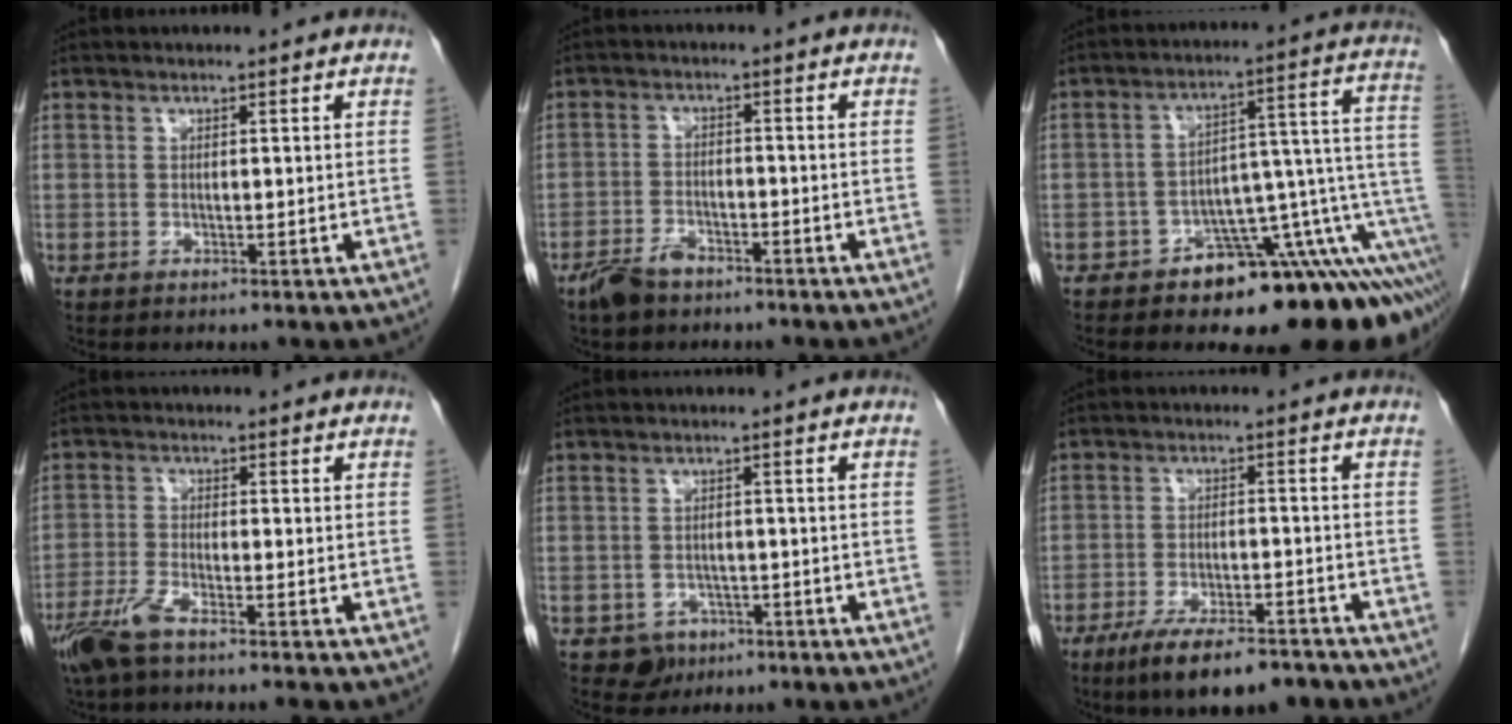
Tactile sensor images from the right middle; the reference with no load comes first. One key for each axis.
{"total": 4.4, "fx": -3.4, "fy": 1.9, "fz": 2.0, "tx": -0.045, "ty": -0.001, "tz": -0.058}
{"total": 15.4, "fx": -9.5, "fy": 4.5, "fz": 11.4, "tx": -0.043, "ty": 0.072, "tz": -0.125}
{"total": 6.3, "fx": -4.8, "fy": 0.6, "fz": 4.1, "tx": -0.082, "ty": -0.015, "tz": -0.090}
{"total": 3.5, "fx": -1.8, "fy": 2.9, "fz": 0.5, "tx": -0.002, "ty": 0.010, "tz": -0.019}
{"total": 10.6, "fx": -8.2, "fy": 2.8, "fz": 6.1, "tx": -0.096, "ty": -0.011, "tz": -0.134}